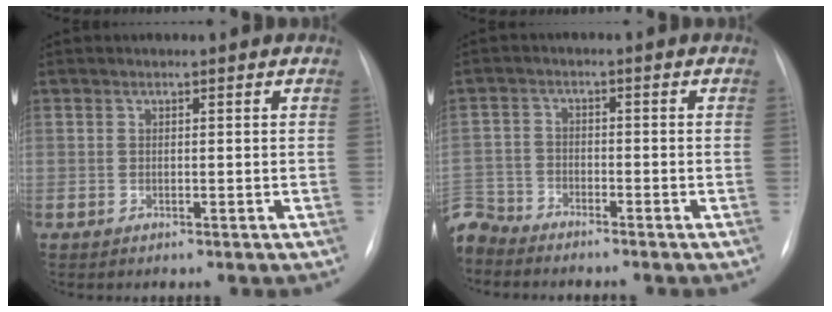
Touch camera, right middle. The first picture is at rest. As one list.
[{"total": 6.7, "force": [-6.4, 1.8, 0.5], "torque": [-0.010, -0.007, -0.128]}]